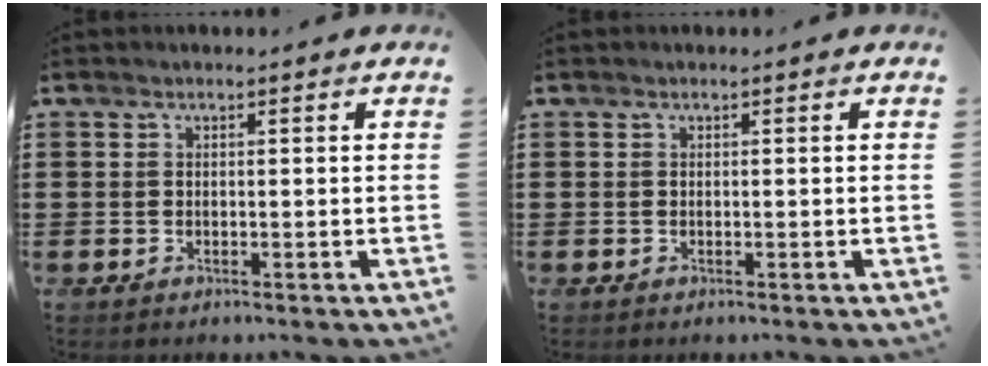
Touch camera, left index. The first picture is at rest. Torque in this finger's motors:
{"motor_torque": [-0.06, 0.00, 0.00, -0.01]}